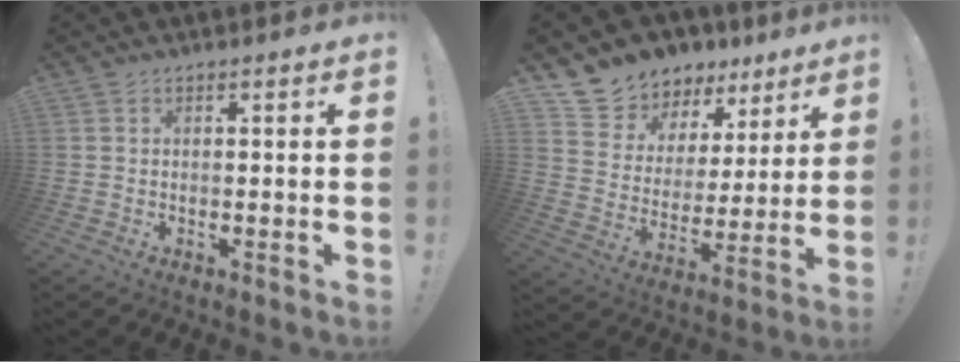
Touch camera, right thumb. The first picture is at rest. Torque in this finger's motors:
{"motor_torque": [0.96, 0.99, 0.12, 0.11, 0.01]}